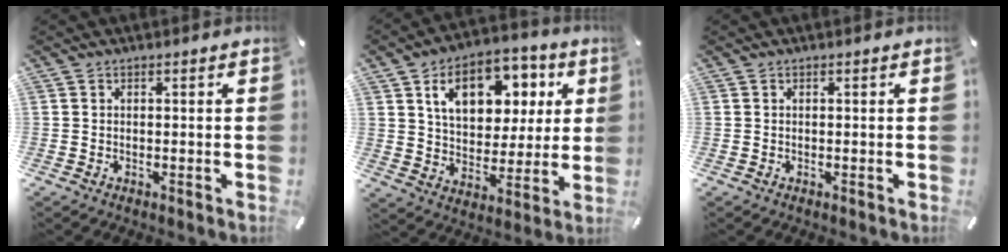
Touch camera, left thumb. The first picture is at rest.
{"total": 14.9, "force": [6.6, 10.6, 8.1], "torque": [-0.132, -0.014, 0.120]}
{"total": 0.0}